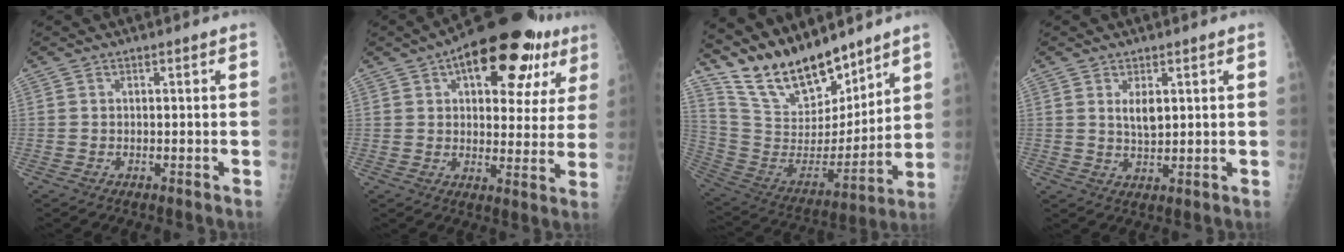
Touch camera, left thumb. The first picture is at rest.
{"total": 22.3, "force": [11.0, 10.5, 16.3], "torque": [-0.189, 0.002, 0.152]}
{"total": 20.1, "force": [16.8, 6.9, 8.5], "torque": [-0.115, -0.092, 0.314]}
{"total": 3.5, "force": [1.3, 1.6, 2.8], "torque": [-0.042, -0.015, 0.029]}